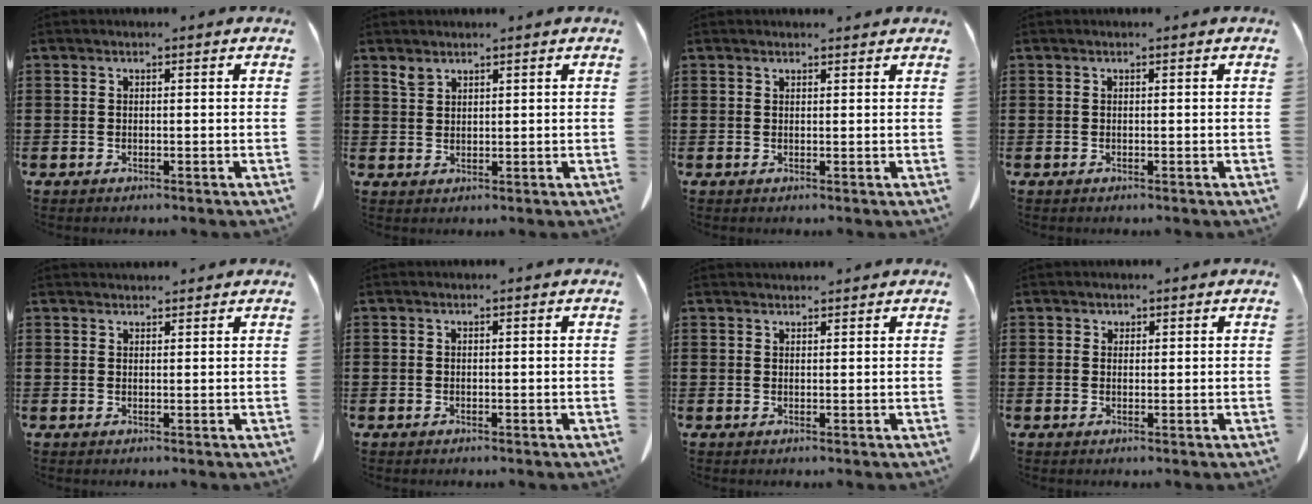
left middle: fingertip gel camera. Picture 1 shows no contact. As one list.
[{"total": 1.7, "force": [1.5, 0.6, 0.4], "torque": [-0.012, 0.000, 0.029]}, {"total": 0.9, "force": [0.8, 0.2, 0.2], "torque": [-0.005, 0.001, 0.016]}, {"total": 0.0}, {"total": 1.4, "force": [1.4, 0.2, 0.1], "torque": [-0.006, 0.001, 0.028]}, {"total": 0.0}, {"total": 1.3, "force": [1.3, 0.2, 0.1], "torque": [-0.004, 0.001, 0.025]}, {"total": 0.8, "force": [0.6, 0.5, 0.0], "torque": [-0.002, 0.001, 0.013]}]